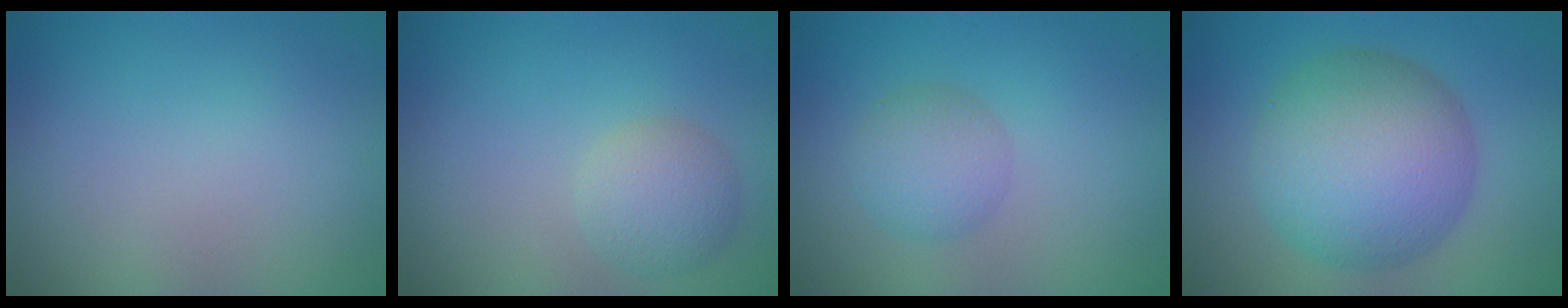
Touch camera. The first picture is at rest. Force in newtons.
{"total": 2.8, "press": 2.8, "slide": 0.1}
{"total": 2.9, "press": 2.9, "slide": 0.0}
{"total": 10.3, "press": 10.3, "slide": 0.1}